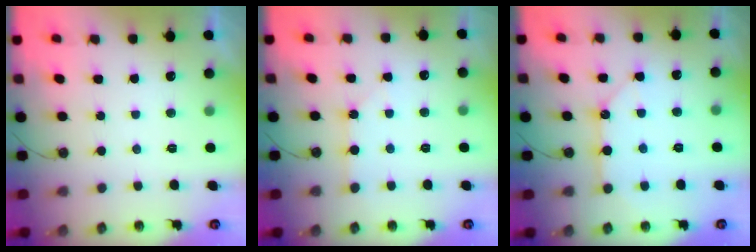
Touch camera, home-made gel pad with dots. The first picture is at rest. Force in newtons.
{"total": 1.1, "press": 1.1, "slide": 0.2}
{"total": 10.7, "press": 10.6, "slide": 0.9}